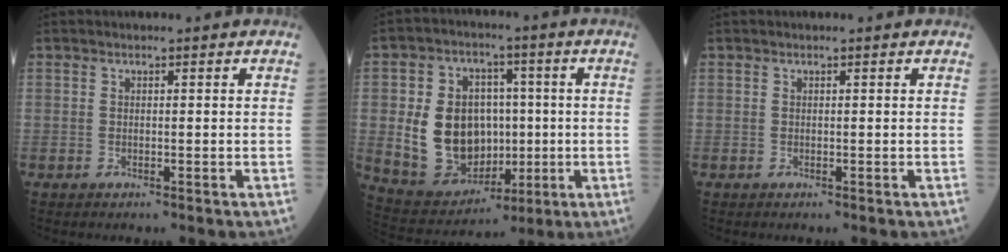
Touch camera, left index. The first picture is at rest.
{"total": 13.8, "force": [-0.1, 10.6, 8.7], "torque": [-0.185, 0.026, 0.023]}
{"total": 0.0}